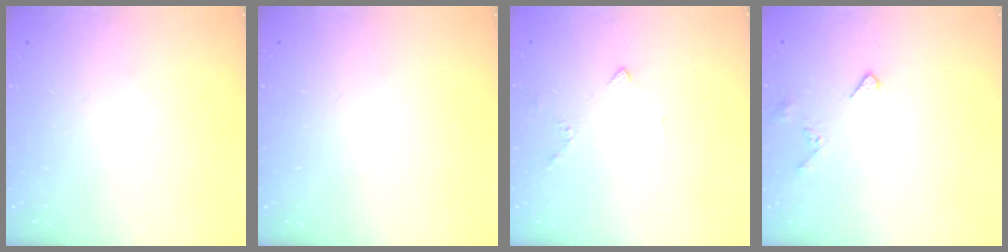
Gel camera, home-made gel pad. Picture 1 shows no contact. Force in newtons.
{"total": 0.0}
{"total": 2.4, "press": 2.4, "slide": 0.6}
{"total": 5.1, "press": 5.0, "slide": 0.8}